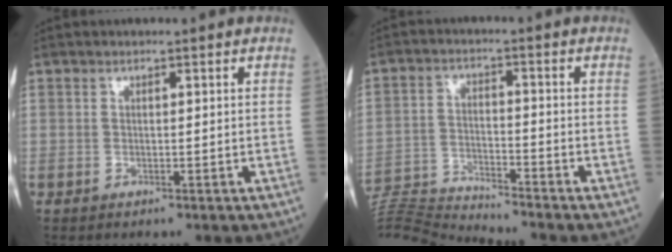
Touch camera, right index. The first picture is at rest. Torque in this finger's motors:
{"motor_torque": [-0.54, -0.09, -0.50, -0.10]}